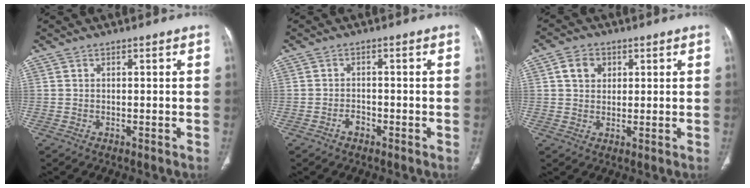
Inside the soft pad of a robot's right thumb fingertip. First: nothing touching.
{"total": 1.8, "force": [-1.2, 1.0, 0.8], "torque": [-0.012, 0.009, -0.022]}
{"total": 4.7, "force": [1.5, 3.8, 2.3], "torque": [-0.018, 0.001, 0.025]}